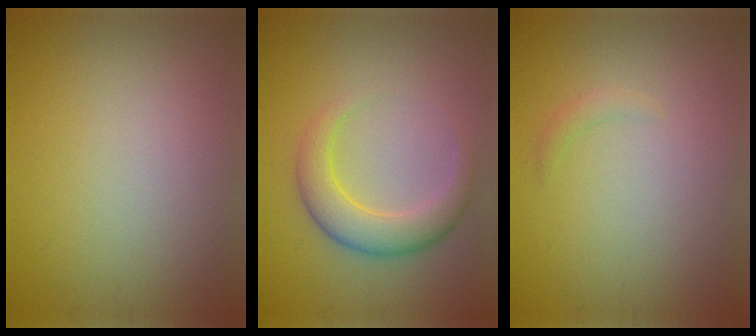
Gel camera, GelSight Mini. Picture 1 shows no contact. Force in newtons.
{"total": 4.2, "press": 4.2, "slide": 0.1}
{"total": 0.9, "press": 0.9, "slide": 0.1}